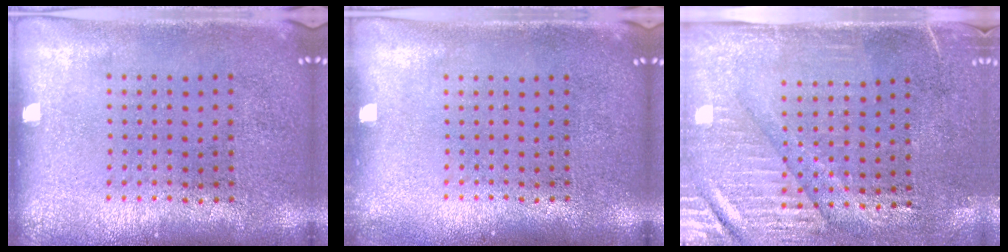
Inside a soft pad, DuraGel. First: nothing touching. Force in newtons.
{"total": 0.5, "press": 0.5, "slide": 0.2}
{"total": 3.1, "press": 2.7, "slide": 1.5}